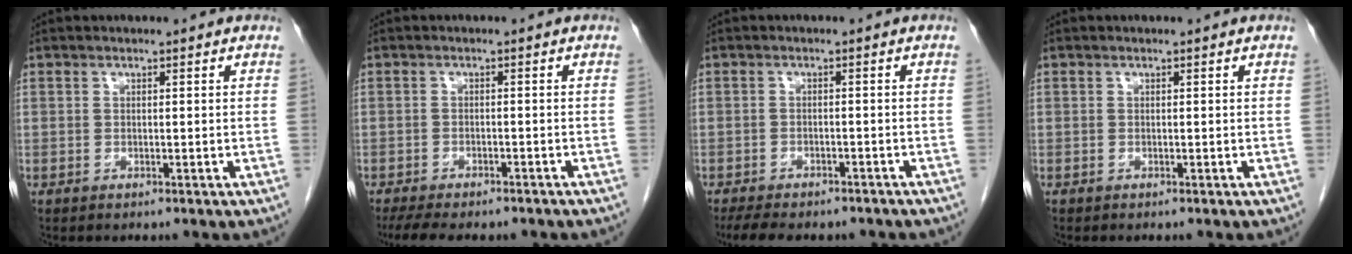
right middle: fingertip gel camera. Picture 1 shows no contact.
{"total": 11.3, "force": [-9.4, 3.2, 5.5], "torque": [-0.085, -0.004, -0.121]}
{"total": 11.7, "force": [-9.8, 3.7, 5.3], "torque": [-0.089, -0.002, -0.121]}
{"total": 0.0}